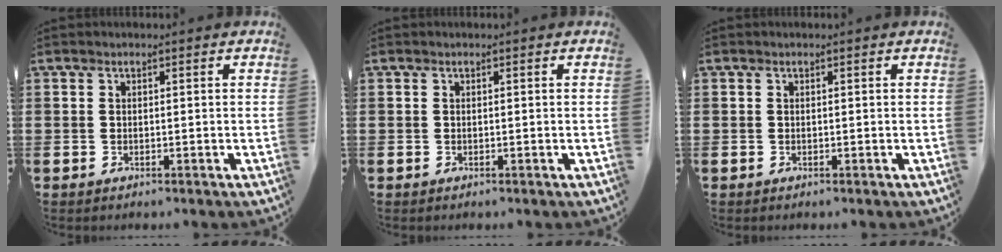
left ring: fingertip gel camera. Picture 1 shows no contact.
{"total": 0.0}
{"total": 0.0}